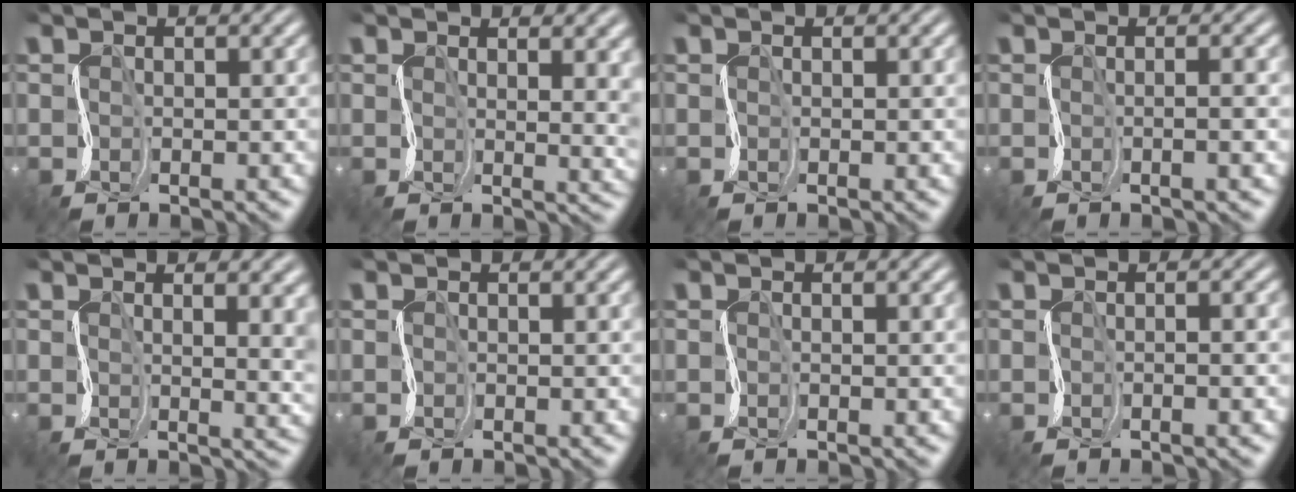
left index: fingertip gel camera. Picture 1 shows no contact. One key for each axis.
{"total": 6.9, "fx": 2.1, "fy": 3.3, "fz": 5.6, "tx": -0.060, "ty": 0.020, "tz": 0.026}
{"total": 0.0}
{"total": 1.6, "fx": 0.1, "fy": 0.6, "fz": 1.5, "tx": -0.006, "ty": 0.004, "tz": -0.003}
{"total": 7.1, "fx": 2.1, "fy": 3.4, "fz": 5.9, "tx": -0.063, "ty": 0.020, "tz": 0.026}
{"total": 0.0}
{"total": 0.5, "fx": 0.2, "fy": 0.2, "fz": 0.4, "tx": -0.006, "ty": -0.001, "tz": 0.000}
{"total": 2.0, "fx": -0.2, "fy": 0.8, "fz": 1.8, "tx": -0.011, "ty": 0.003, "tz": -0.006}